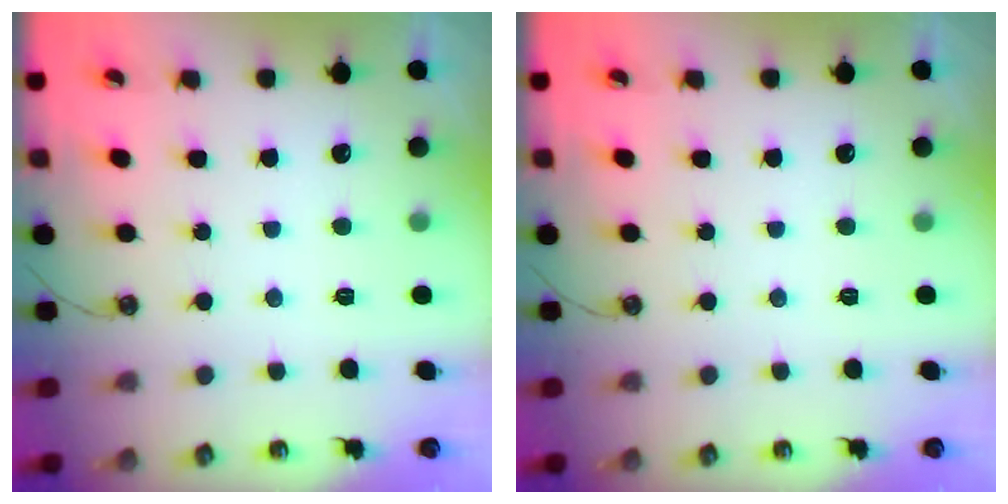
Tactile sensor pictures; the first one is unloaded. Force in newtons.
{"total": 0.0}